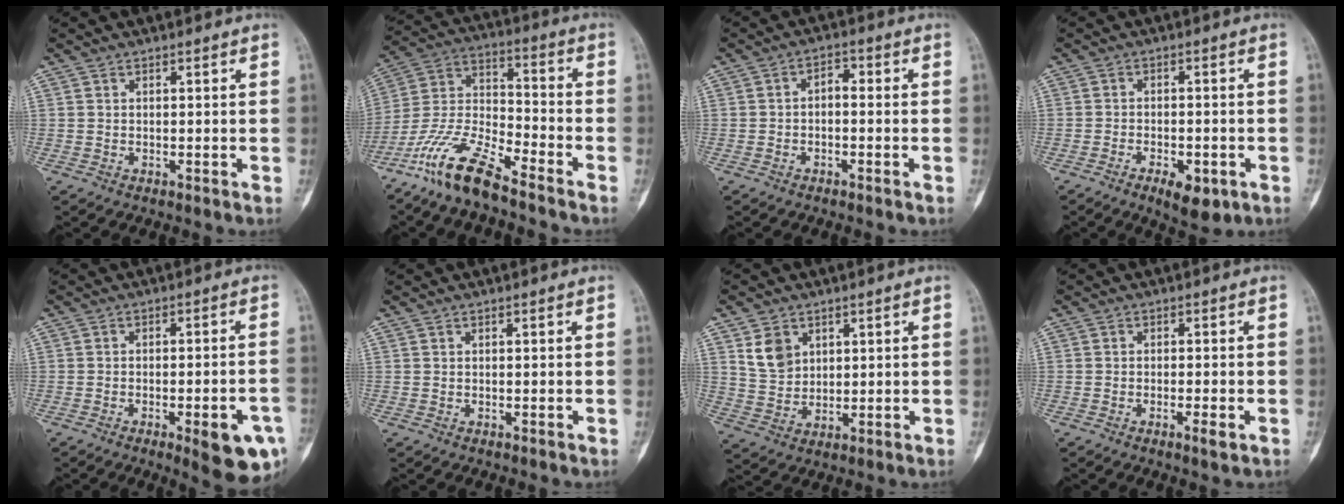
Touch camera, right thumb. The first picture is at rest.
{"total": 14.4, "force": [-10.9, 3.7, 8.7], "torque": [-0.175, 0.064, -0.215]}
{"total": 2.7, "force": [-0.5, 1.9, 1.9], "torque": [-0.019, 0.016, -0.018]}
{"total": 6.4, "force": [-3.2, 3.0, 4.7], "torque": [-0.062, 0.012, -0.041]}
{"total": 11.2, "force": [-4.8, 3.1, 9.6], "torque": [-0.103, 0.014, -0.054]}
{"total": 0.0}
{"total": 6.5, "force": [2.9, 4.9, 3.0], "torque": [-0.033, -0.016, 0.065]}
{"total": 2.3, "force": [-1.1, 0.7, 1.9], "torque": [-0.031, 0.001, -0.017]}